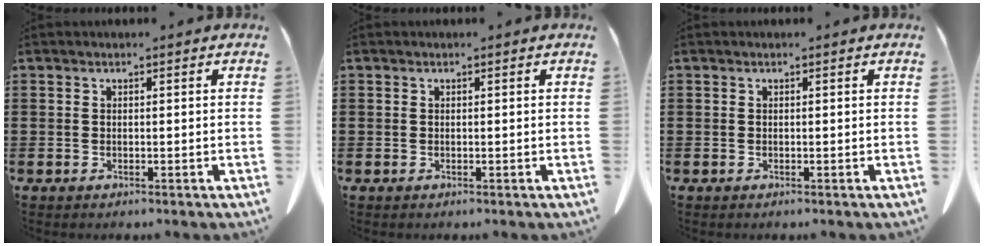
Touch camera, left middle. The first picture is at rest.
{"total": 0.0}
{"total": 0.0}